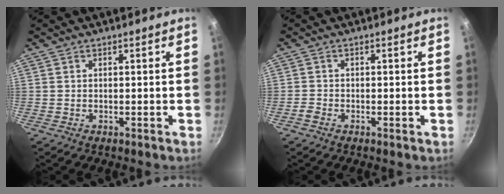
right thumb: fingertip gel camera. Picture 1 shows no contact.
{"total": 1.2, "force": [-0.9, 0.6, 0.6], "torque": [-0.020, 0.004, -0.025]}